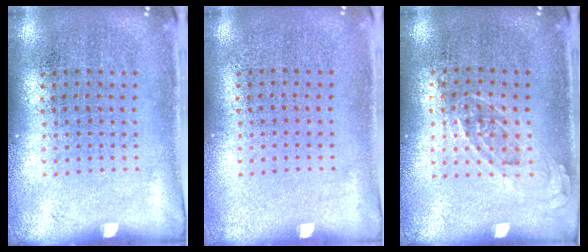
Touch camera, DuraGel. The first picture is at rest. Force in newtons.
{"total": 0.0}
{"total": 0.7, "press": 0.7, "slide": 0.3}